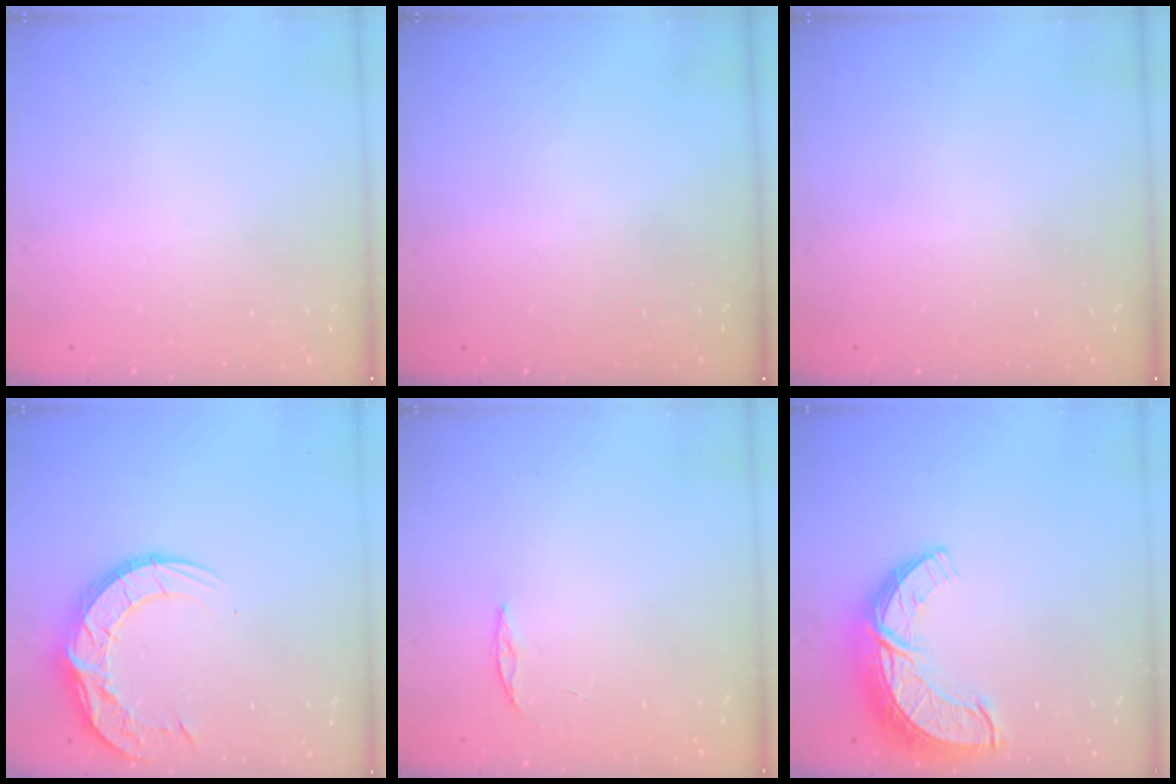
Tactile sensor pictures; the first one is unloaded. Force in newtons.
{"total": 0.0}
{"total": 0.0}
{"total": 13.7, "press": 13.6, "slide": 1.1}
{"total": 2.4, "press": 2.4, "slide": 0.2}
{"total": 12.6, "press": 12.6, "slide": 0.9}